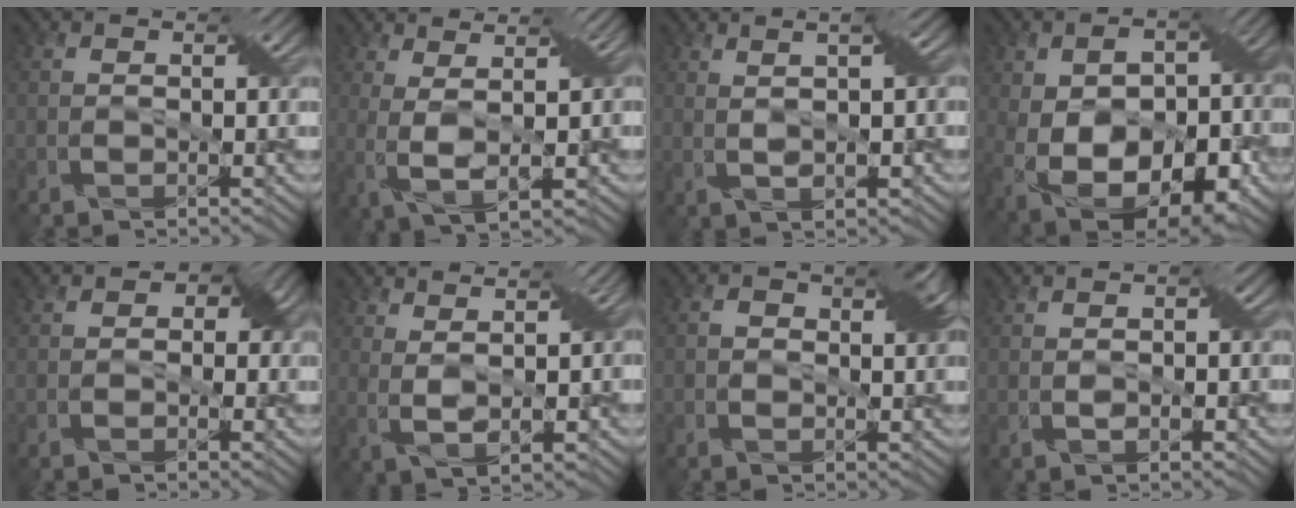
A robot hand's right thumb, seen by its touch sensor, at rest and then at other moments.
{"total": 5.7, "force": [1.5, 1.1, 5.4], "torque": [-0.111, 0.007, 0.032]}
{"total": 5.5, "force": [2.1, 1.2, 4.9], "torque": [-0.071, 0.020, 0.026]}
{"total": 16.9, "force": [-3.6, 10.4, 12.8], "torque": [-0.224, -0.037, -0.032]}
{"total": 3.4, "force": [0.7, 2.6, 2.1], "torque": [-0.018, 0.000, 0.003]}
{"total": 5.2, "force": [2.5, 1.0, 4.5], "torque": [-0.084, 0.010, 0.045]}
{"total": 3.8, "force": [0.6, 2.2, 3.0], "torque": [-0.047, 0.004, 0.005]}
{"total": 2.4, "force": [0.1, 1.3, 2.0], "torque": [-0.037, 0.001, 0.004]}